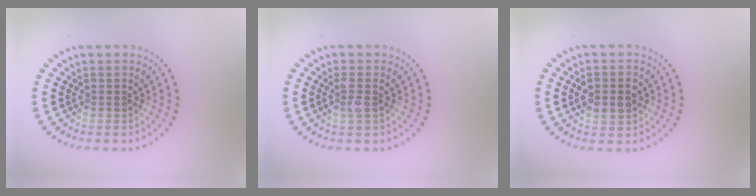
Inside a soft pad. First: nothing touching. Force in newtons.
{"total": 1.5, "press": 1.4, "slide": 0.7}
{"total": 3.0, "press": 3.0, "slide": 0.1}